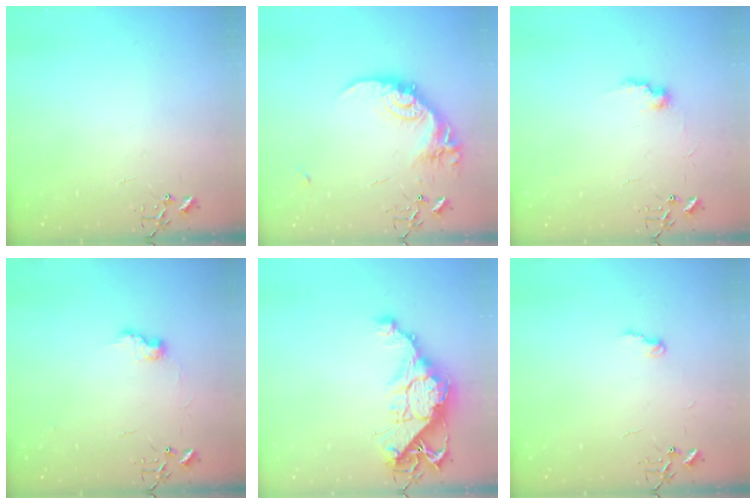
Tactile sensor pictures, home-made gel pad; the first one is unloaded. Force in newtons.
{"total": 18.0, "press": 17.9, "slide": 1.1}
{"total": 7.5, "press": 7.4, "slide": 0.3}
{"total": 7.6, "press": 7.5, "slide": 0.4}
{"total": 13.4, "press": 13.4, "slide": 1.1}
{"total": 5.0, "press": 4.9, "slide": 0.7}